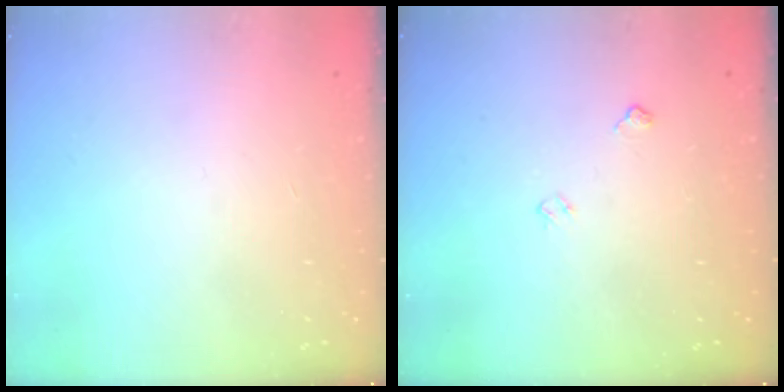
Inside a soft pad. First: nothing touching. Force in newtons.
{"total": 4.4, "press": 4.4, "slide": 0.6}